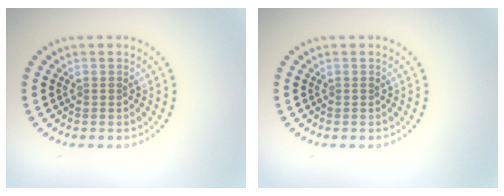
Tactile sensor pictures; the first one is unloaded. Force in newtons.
{"total": 0.0}